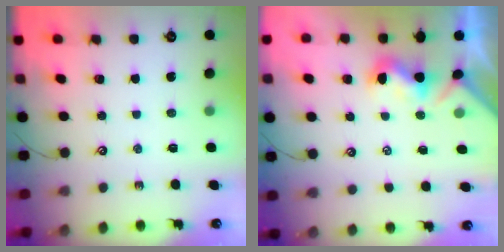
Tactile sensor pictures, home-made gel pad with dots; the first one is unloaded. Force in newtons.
{"total": 1.0, "press": 0.8, "slide": 0.6}